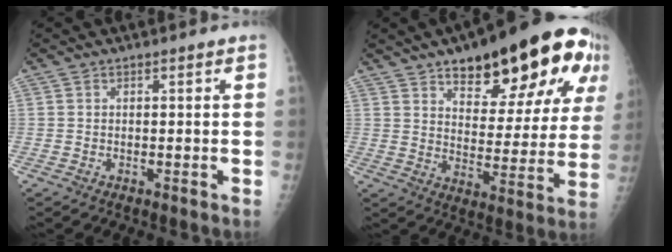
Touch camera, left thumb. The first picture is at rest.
{"total": 23.6, "force": [13.9, 9.2, 16.7], "torque": [-0.185, -0.043, 0.196]}